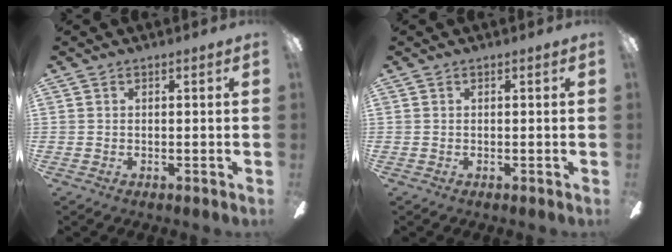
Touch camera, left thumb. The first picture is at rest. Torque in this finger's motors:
{"motor_torque": [0.00, 0.00, -0.01, 0.08, 0.00]}